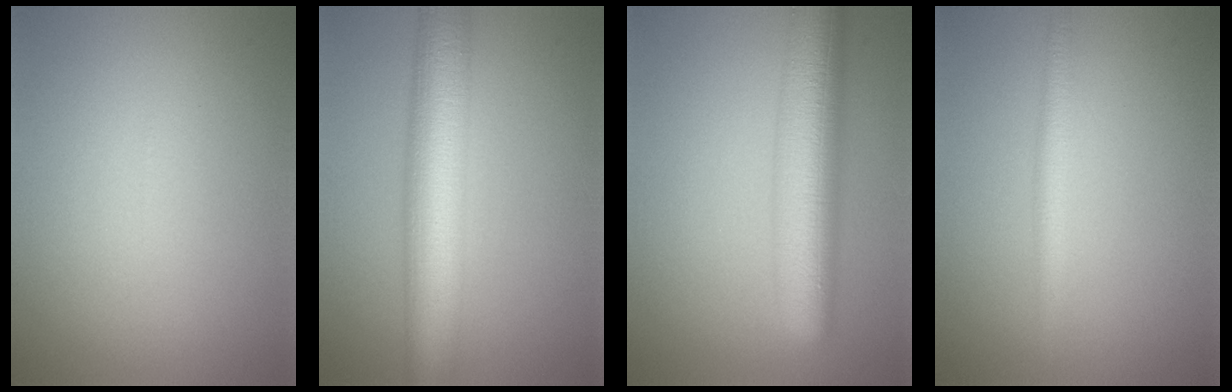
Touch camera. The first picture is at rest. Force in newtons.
{"total": 9.4, "press": 9.4, "slide": 0.3}
{"total": 8.7, "press": 8.7, "slide": 0.2}
{"total": 2.3, "press": 2.3, "slide": 0.1}